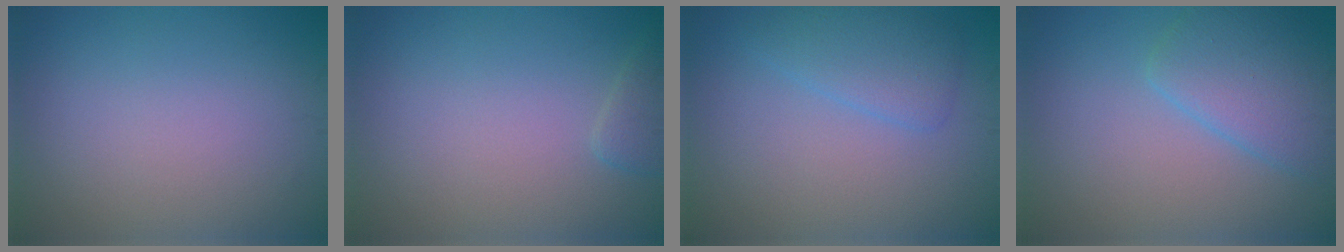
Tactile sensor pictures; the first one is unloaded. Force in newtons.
{"total": 1.3, "press": 1.3, "slide": 0.1}
{"total": 2.6, "press": 2.6, "slide": 0.1}
{"total": 4.2, "press": 4.2, "slide": 0.3}